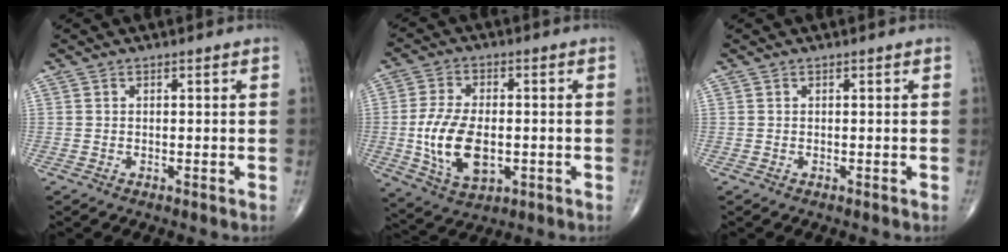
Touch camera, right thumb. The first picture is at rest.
{"total": 12.8, "force": [-1.8, 7.3, 10.4], "torque": [-0.197, -0.003, -0.024]}
{"total": 0.0}